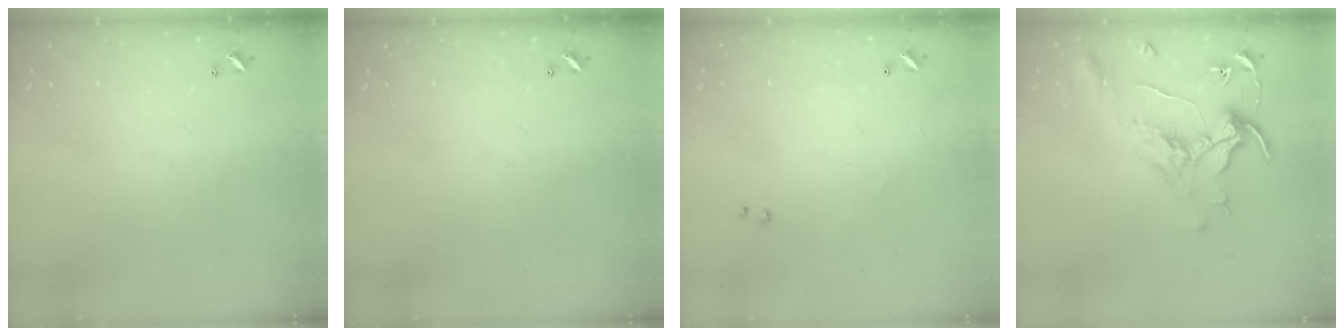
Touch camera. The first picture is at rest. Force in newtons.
{"total": 0.0}
{"total": 2.3, "press": 2.2, "slide": 0.8}
{"total": 1.6, "press": 1.4, "slide": 0.7}